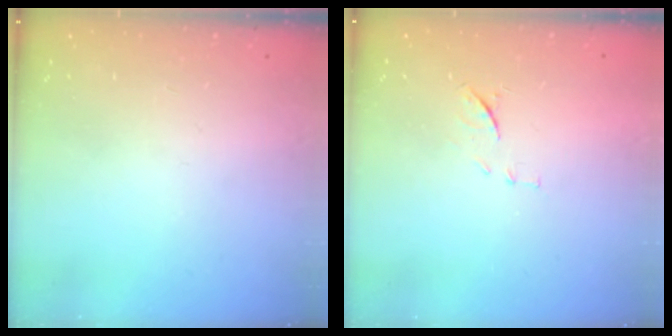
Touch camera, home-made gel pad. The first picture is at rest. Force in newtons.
{"total": 8.5, "press": 8.4, "slide": 1.0}